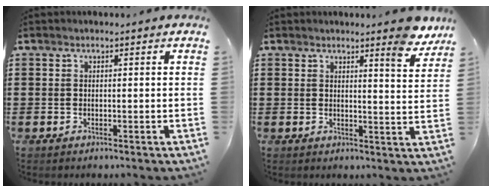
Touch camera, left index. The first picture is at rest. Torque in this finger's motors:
{"motor_torque": [0.12, -0.12, 0.07, 0.02]}